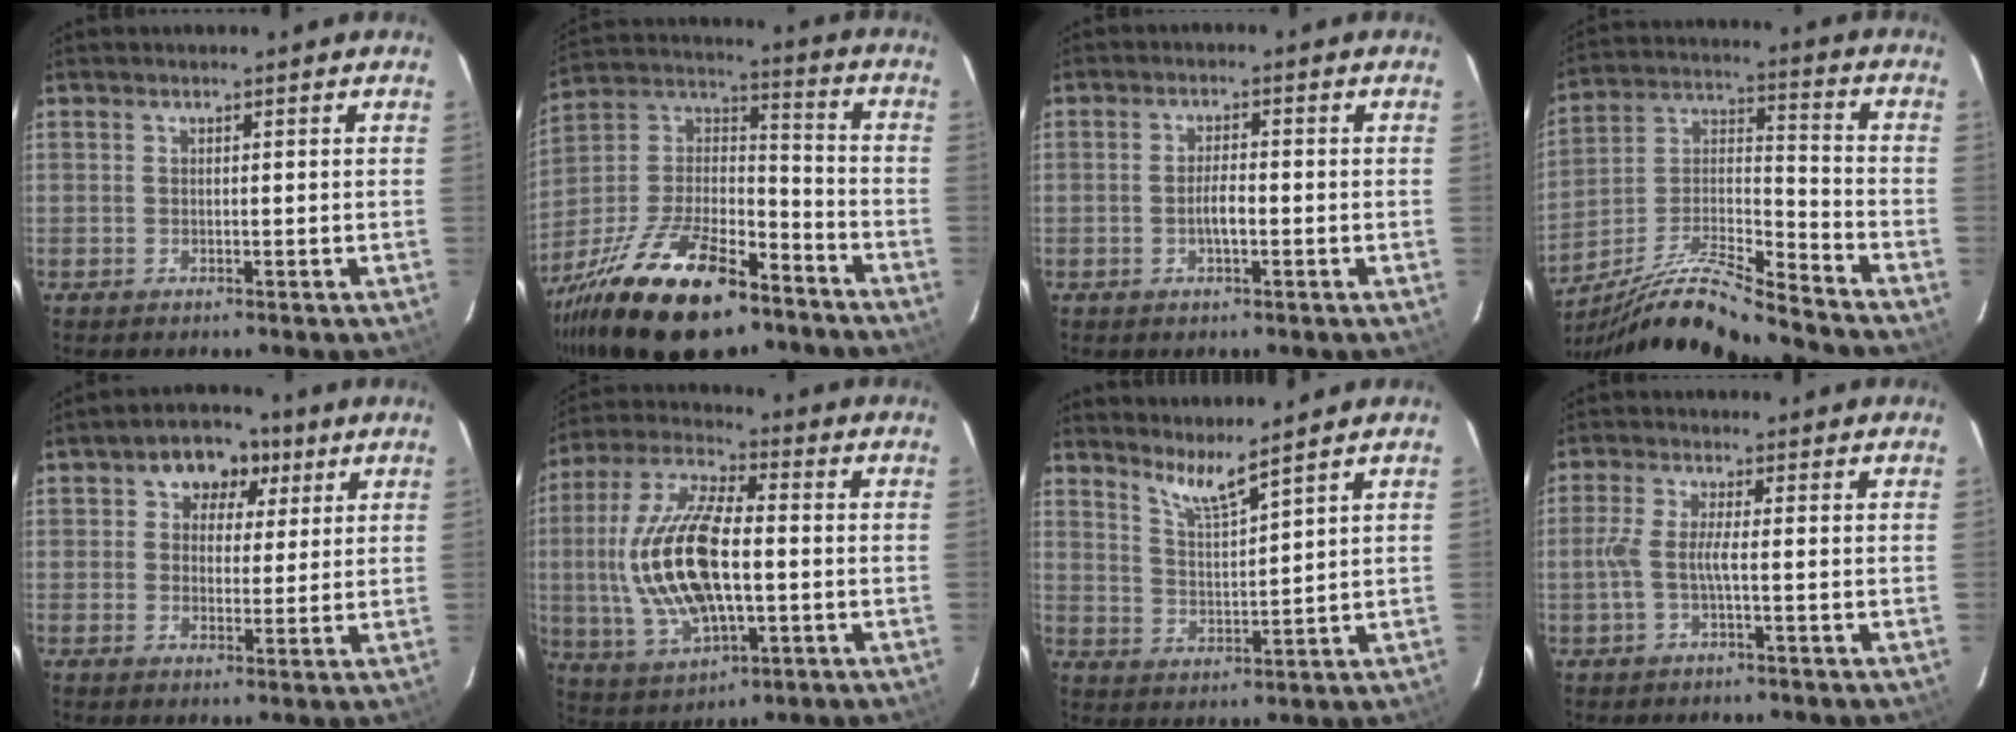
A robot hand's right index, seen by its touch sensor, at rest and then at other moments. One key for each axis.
{"total": 27.9, "fx": -17.8, "fy": 11.6, "fz": 18.0, "tx": -0.359, "ty": -0.009, "tz": -0.292}
{"total": 3.1, "fx": -0.9, "fy": 0.9, "fz": 2.8, "tx": -0.054, "ty": 0.002, "tz": -0.015}
{"total": 17.6, "fx": -15.3, "fy": 0.5, "fz": 8.6, "tx": -0.160, "ty": -0.006, "tz": -0.274}
{"total": 7.7, "fx": 3.2, "fy": 6.1, "fz": 3.3, "tx": -0.051, "ty": 0.020, "tz": 0.044}
{"total": 18.9, "fx": -1.1, "fy": 8.6, "fz": 16.8, "tx": -0.347, "ty": 0.003, "tz": -0.009}
{"total": 5.5, "fx": 4.8, "fy": -0.6, "fz": 2.5, "tx": -0.053, "ty": -0.013, "tz": 0.095}
{"total": 4.0, "fx": -1.1, "fy": 0.0, "fz": 3.8, "tx": -0.087, "ty": 0.000, "tz": -0.020}